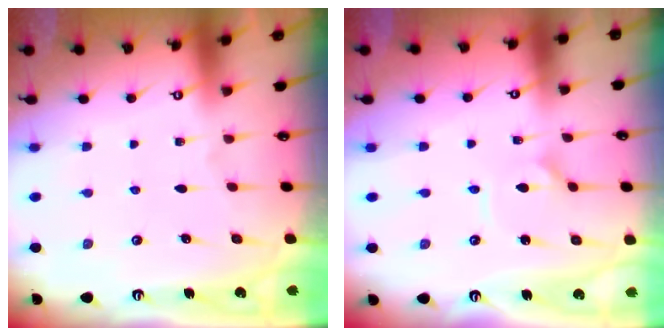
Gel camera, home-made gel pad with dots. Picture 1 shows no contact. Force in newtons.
{"total": 2.9, "press": 2.8, "slide": 0.4}